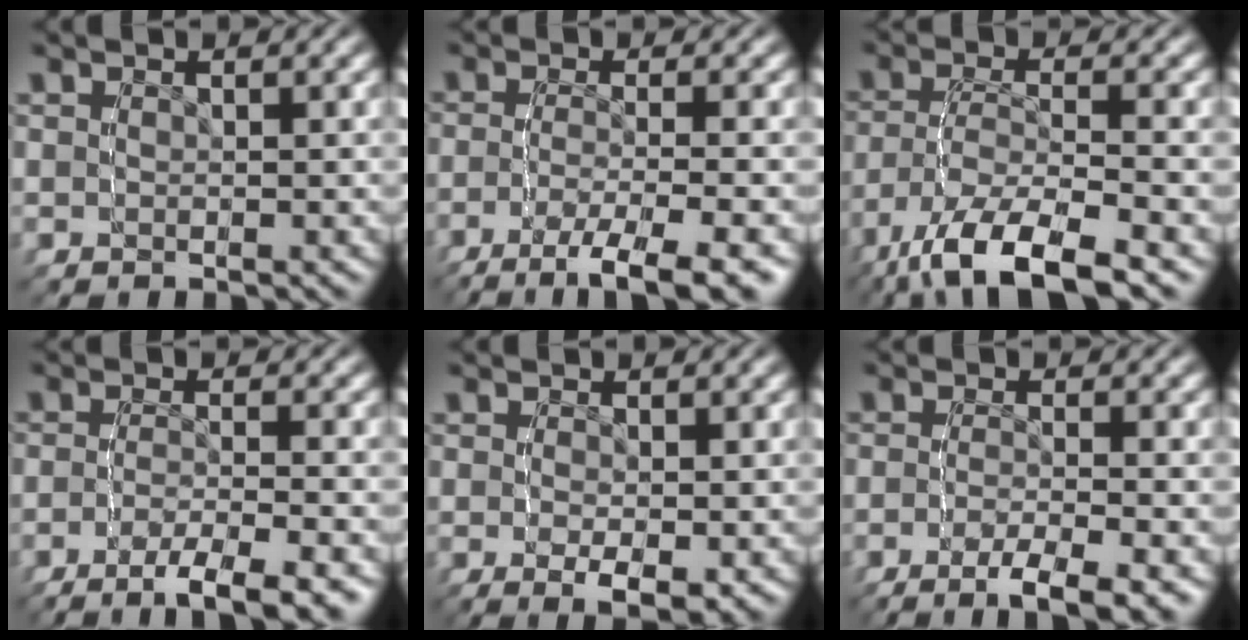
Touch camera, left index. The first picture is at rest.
{"total": 3.1, "force": [-2.8, -1.2, 0.8], "torque": [-0.013, 0.000, -0.045]}
{"total": 3.5, "force": [-2.4, 1.4, 2.2], "torque": [-0.061, 0.005, -0.033]}
{"total": 3.7, "force": [-3.2, -1.6, 0.7], "torque": [-0.001, 0.006, -0.058]}
{"total": 0.8, "force": [0.5, -0.6, 0.0], "torque": [0.010, 0.006, 0.008]}
{"total": 3.3, "force": [-2.4, -2.2, 0.0], "torque": [0.014, 0.009, -0.045]}